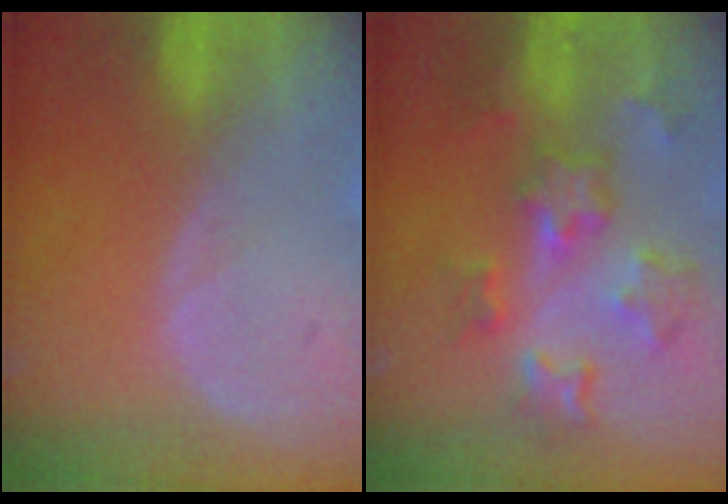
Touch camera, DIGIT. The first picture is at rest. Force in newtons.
{"total": 8.6, "press": 7.7, "slide": 3.7}